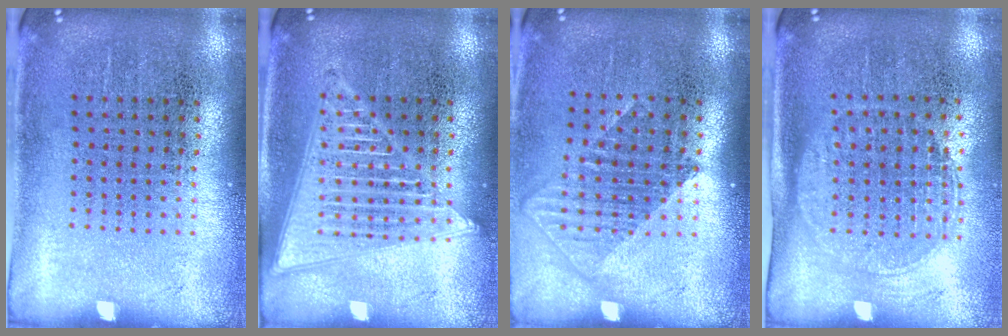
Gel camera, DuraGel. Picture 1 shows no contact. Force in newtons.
{"total": 2.1, "press": 2.1, "slide": 0.2}
{"total": 1.3, "press": 1.0, "slide": 0.7}
{"total": 1.5, "press": 1.3, "slide": 0.8}